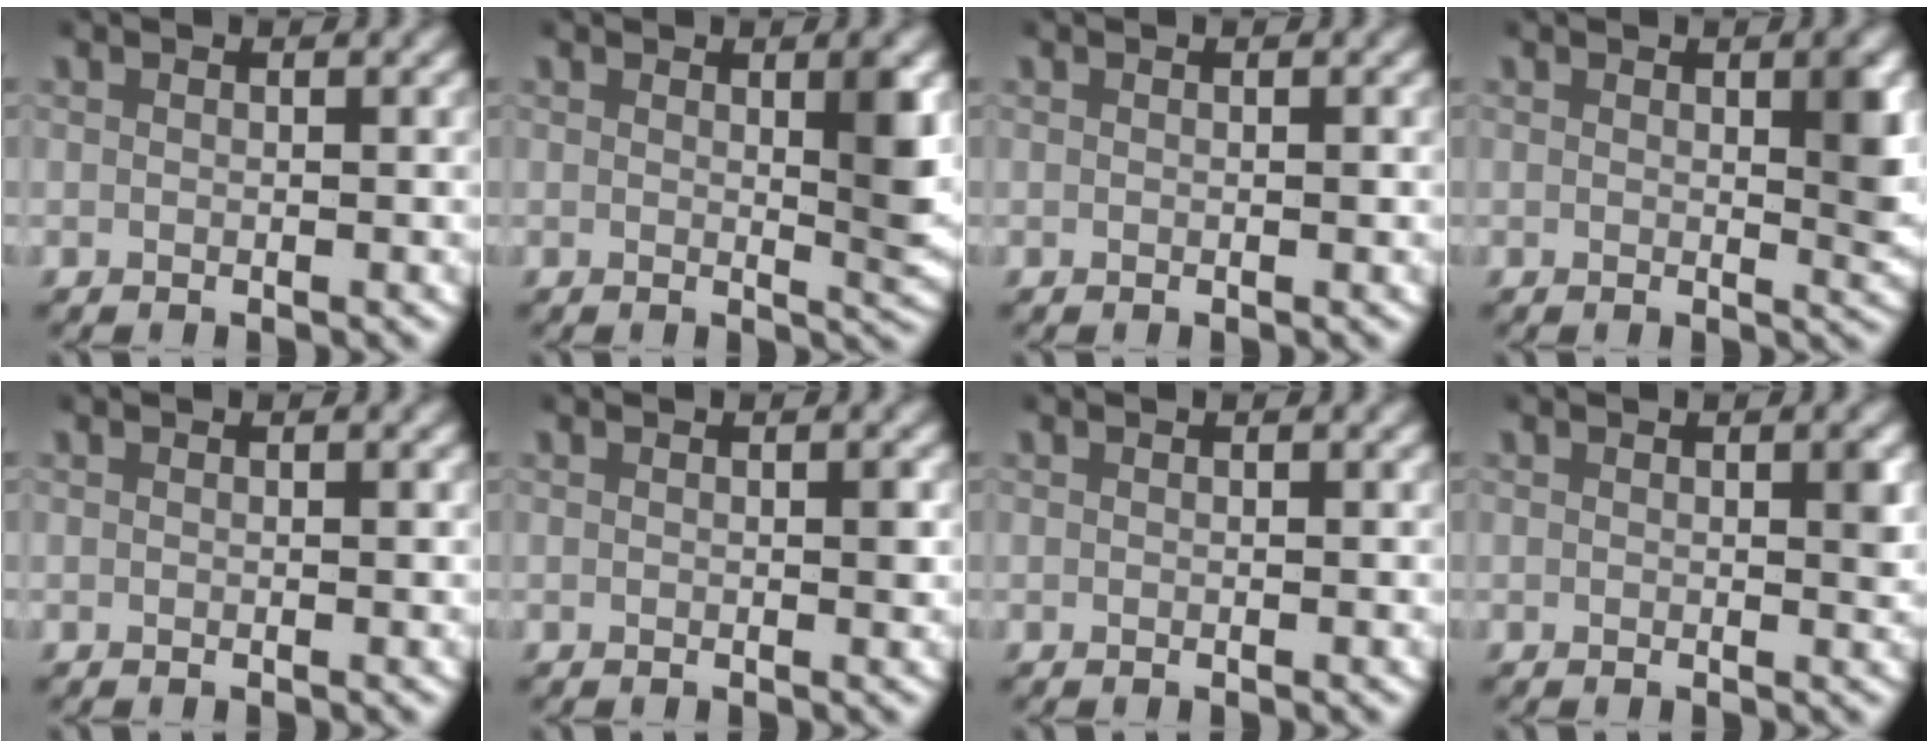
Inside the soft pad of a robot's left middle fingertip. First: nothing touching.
{"total": 3.2, "force": [0.7, 0.6, 3.0], "torque": [-0.029, -0.010, 0.012]}
{"total": 0.0}
{"total": 2.7, "force": [0.6, 0.8, 2.5], "torque": [-0.021, -0.010, 0.011]}
{"total": 0.0}
{"total": 0.6, "force": [0.1, 0.1, 0.5], "torque": [-0.005, -0.001, 0.001]}
{"total": 0.0}
{"total": 1.0, "force": [0.3, 0.1, 0.9], "torque": [-0.004, -0.002, 0.003]}